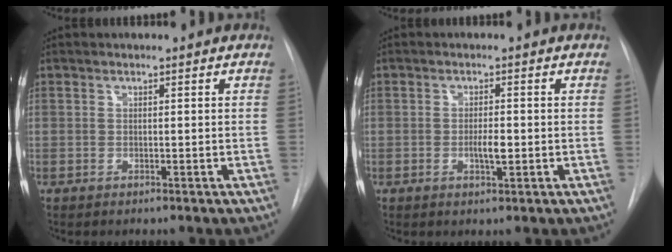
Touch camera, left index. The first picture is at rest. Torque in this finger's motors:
{"motor_torque": [0.52, 0.22, 0.11, 0.02]}